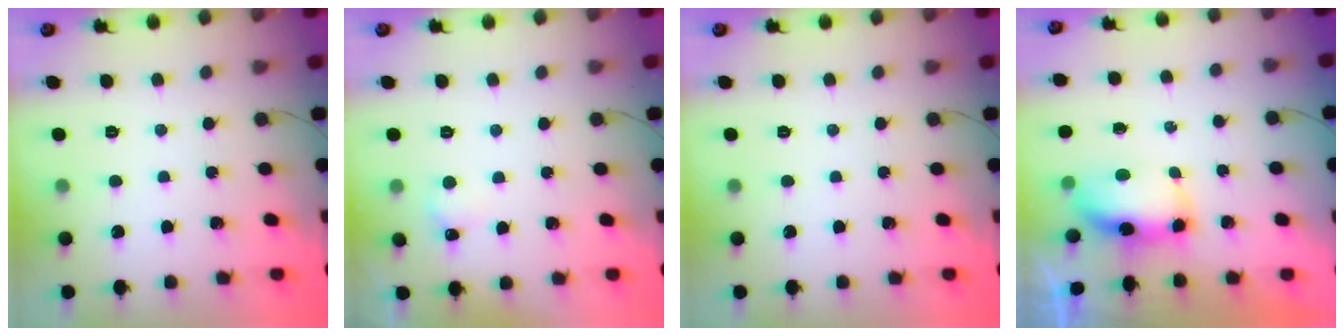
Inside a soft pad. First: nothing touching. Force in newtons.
{"total": 3.9, "press": 3.7, "slide": 1.1}
{"total": 0.0}
{"total": 14.5, "press": 9.4, "slide": 11.1}